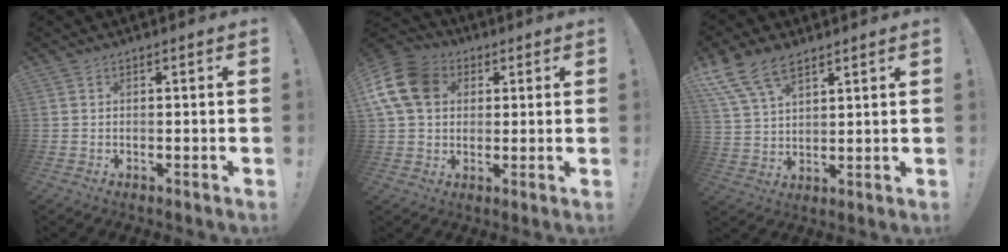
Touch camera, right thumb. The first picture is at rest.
{"total": 14.6, "force": [4.1, 11.5, 8.1], "torque": [-0.147, -0.007, 0.083]}
{"total": 11.1, "force": [7.8, 5.5, 5.6], "torque": [-0.114, -0.030, 0.153]}